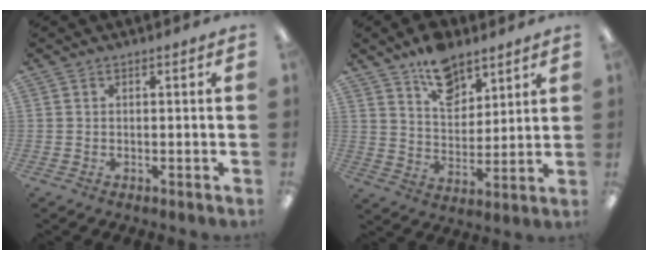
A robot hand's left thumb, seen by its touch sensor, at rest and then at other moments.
{"total": 11.0, "force": [8.2, 6.1, 3.9], "torque": [-0.058, -0.047, 0.151]}